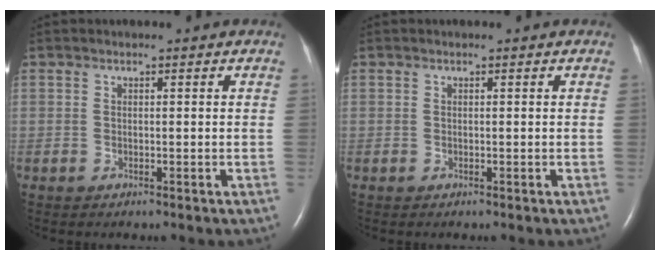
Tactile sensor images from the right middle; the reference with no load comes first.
{"total": 0.0}